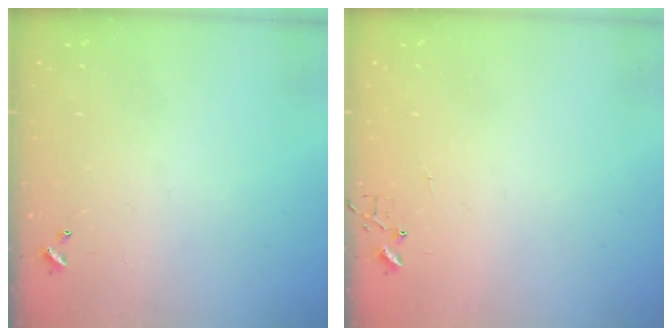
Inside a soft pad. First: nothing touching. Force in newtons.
{"total": 3.8, "press": 3.8, "slide": 0.5}